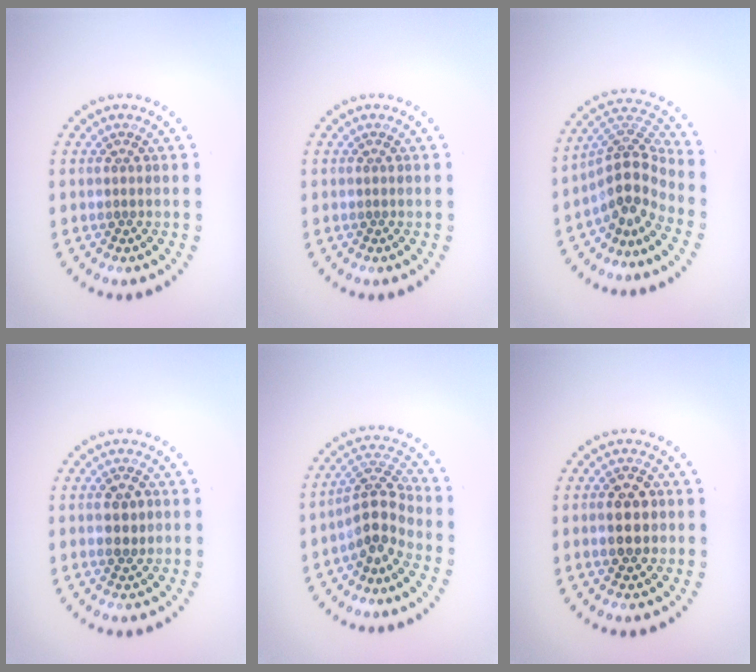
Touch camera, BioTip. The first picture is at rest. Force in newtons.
{"total": 0.0}
{"total": 4.4, "press": 3.1, "slide": 3.1}
{"total": 2.2, "press": 2.2, "slide": 0.1}
{"total": 3.6, "press": 3.0, "slide": 1.9}
{"total": 3.8, "press": 3.8, "slide": 0.3}